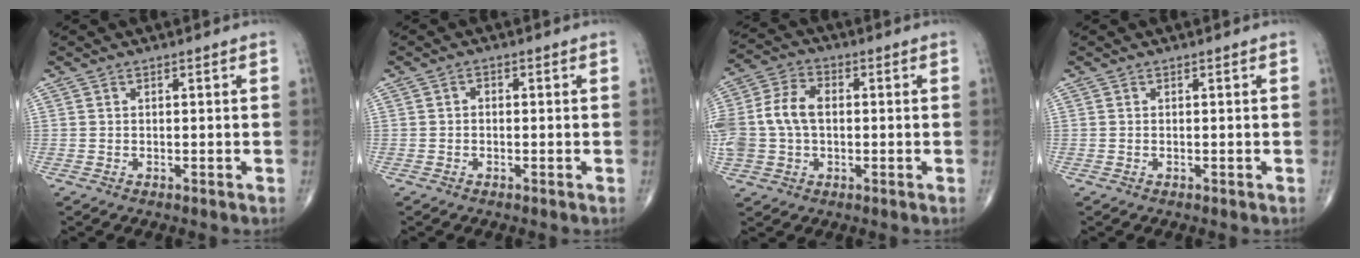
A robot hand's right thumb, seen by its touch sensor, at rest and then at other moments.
{"total": 1.0, "force": [-0.2, 0.7, 0.6], "torque": [-0.001, 0.004, -0.007]}
{"total": 11.7, "force": [0.0, 8.2, 8.4], "torque": [-0.173, 0.030, 0.000]}
{"total": 0.0}